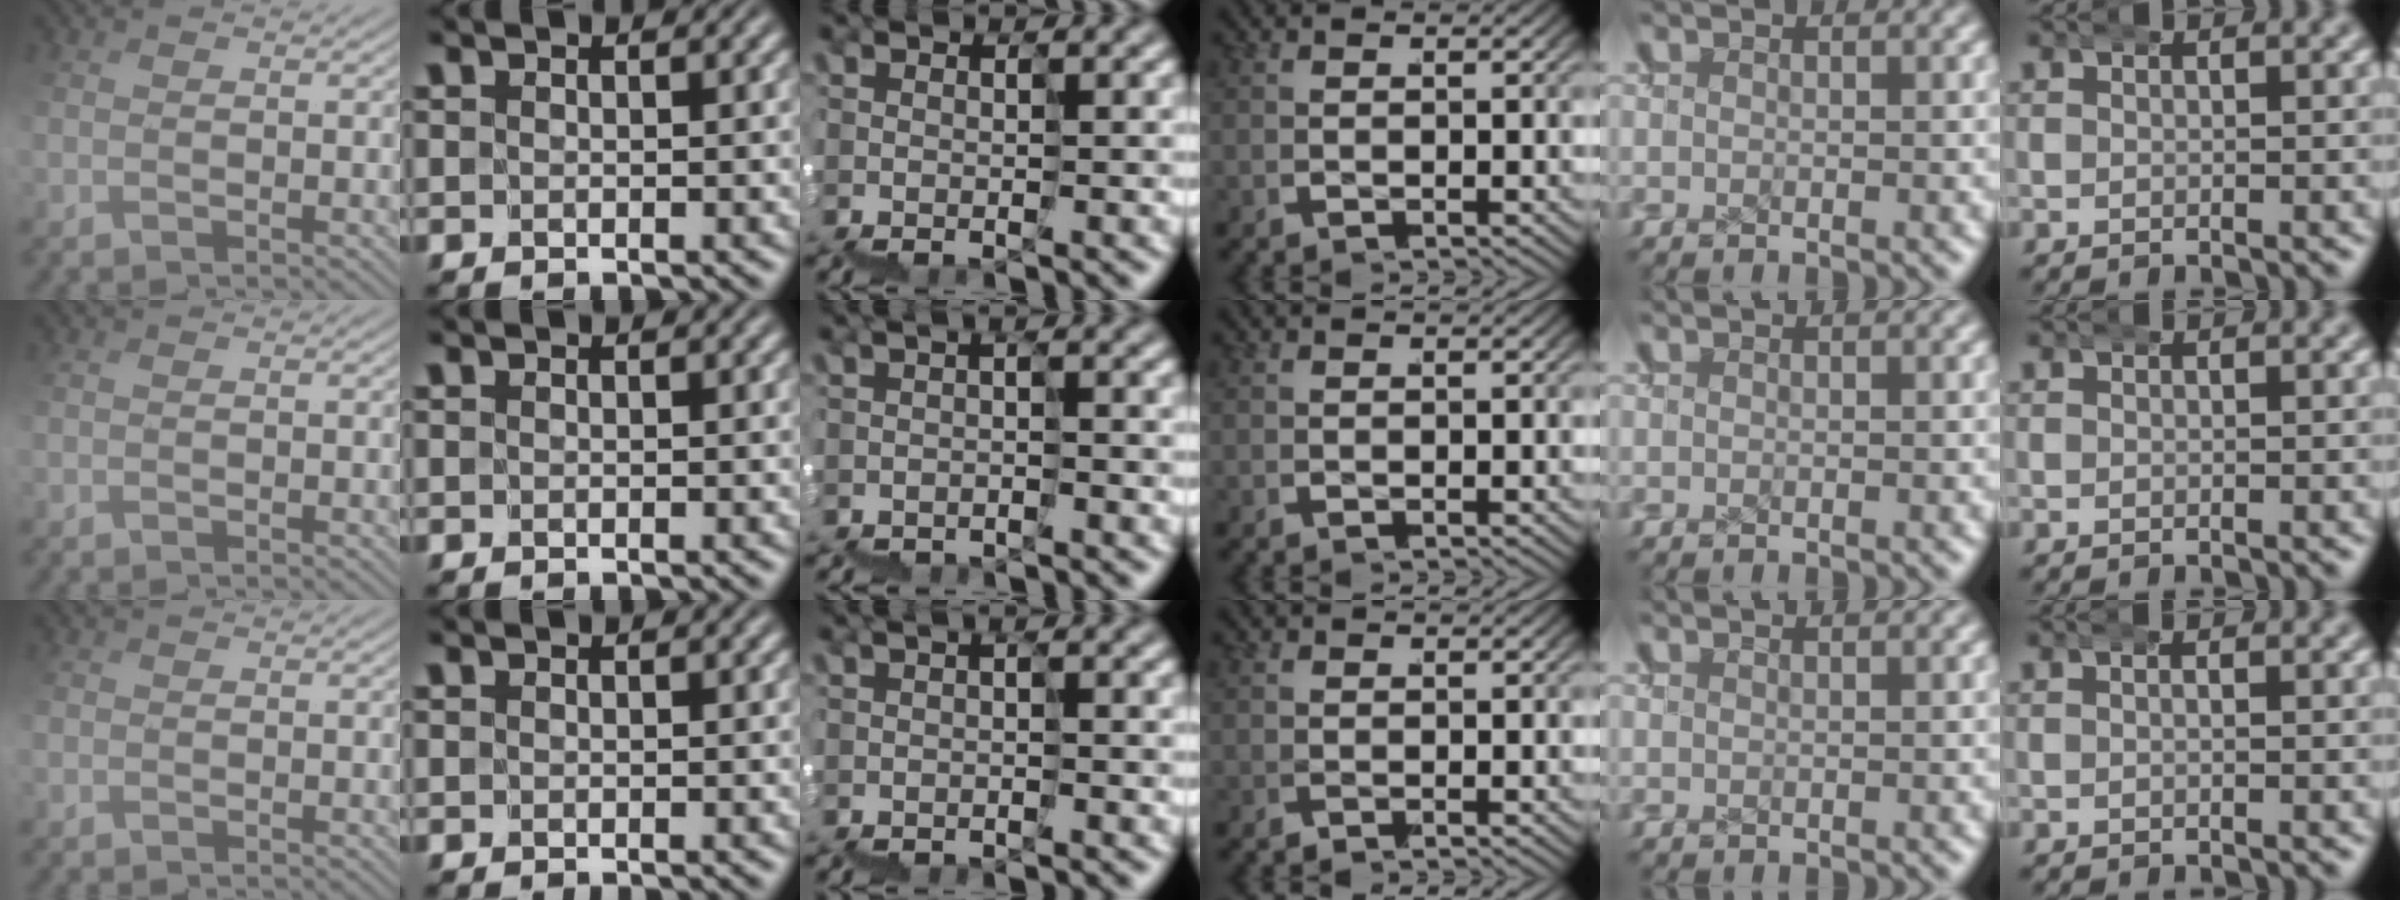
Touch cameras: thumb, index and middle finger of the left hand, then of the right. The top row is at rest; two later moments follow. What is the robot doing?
{"motion": "wrap", "object": "ethernet cable"}